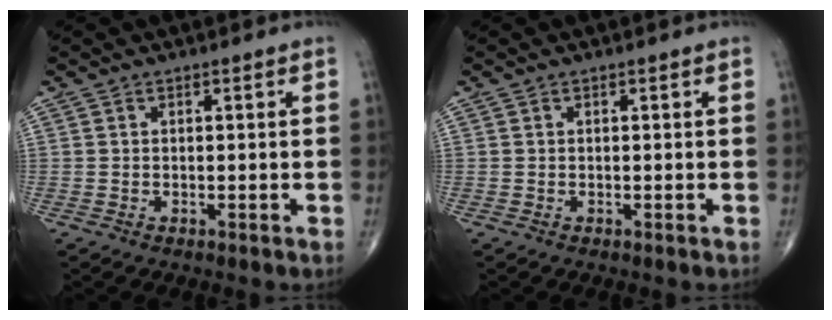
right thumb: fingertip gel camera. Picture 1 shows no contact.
{"total": 0.0}